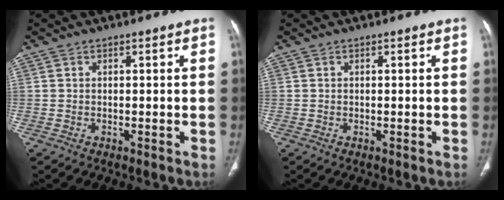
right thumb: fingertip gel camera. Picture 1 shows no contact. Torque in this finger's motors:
{"motor_torque": [-0.07, -0.20, -0.18, 0.38, 0.04]}